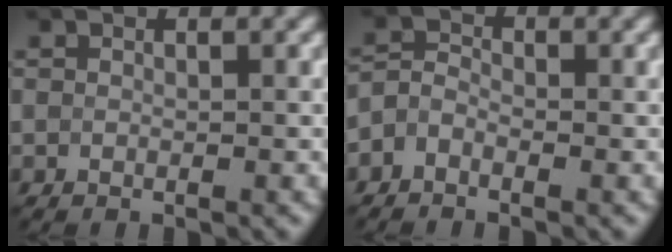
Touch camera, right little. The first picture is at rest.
{"total": 1.9, "force": [-1.1, 1.2, 1.0], "torque": [-0.018, 0.005, -0.033]}